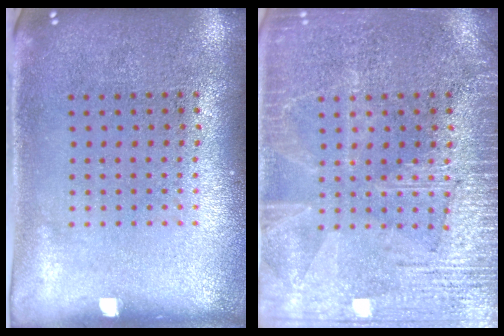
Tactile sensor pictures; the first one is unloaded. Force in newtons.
{"total": 4.3, "press": 4.2, "slide": 0.5}